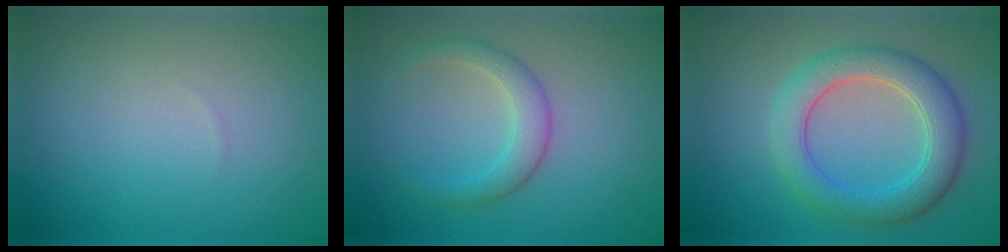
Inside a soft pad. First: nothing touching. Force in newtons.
{"total": 2.6, "press": 2.6, "slide": 0.1}
{"total": 5.2, "press": 5.2, "slide": 0.3}